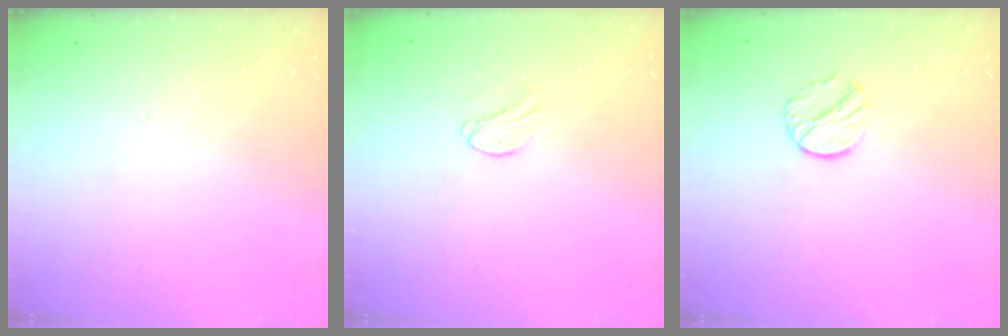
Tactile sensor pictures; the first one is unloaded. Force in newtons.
{"total": 5.9, "press": 5.9, "slide": 0.6}
{"total": 8.3, "press": 8.3, "slide": 0.3}